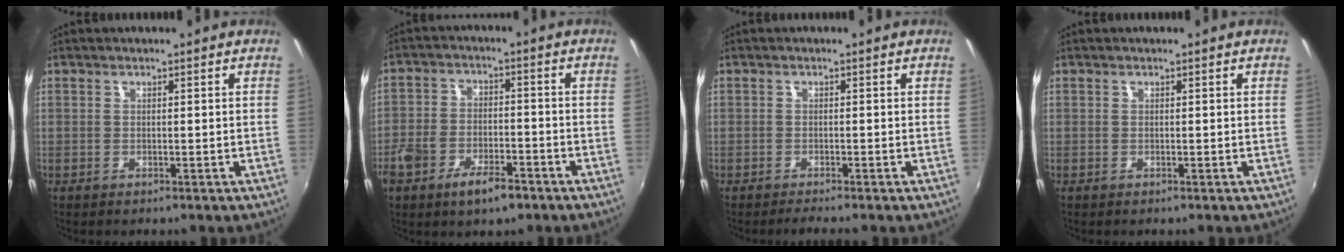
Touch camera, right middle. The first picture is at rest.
{"total": 8.5, "force": [-5.2, 3.9, 5.4], "torque": [-0.119, -0.005, -0.096]}
{"total": 1.4, "force": [-1.4, -0.2, 0.3], "torque": [-0.016, -0.006, -0.027]}
{"total": 0.0}